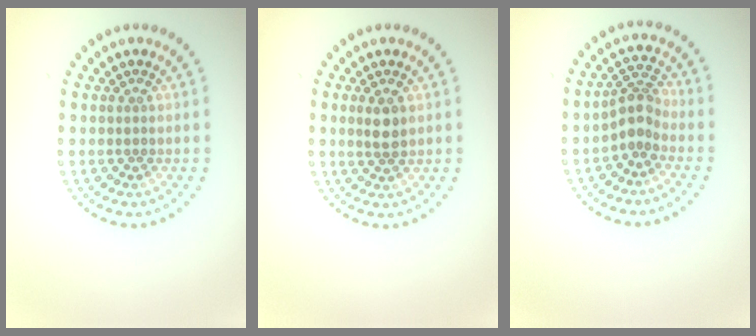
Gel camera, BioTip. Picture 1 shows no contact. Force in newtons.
{"total": 1.9, "press": 1.7, "slide": 0.7}
{"total": 2.6, "press": 2.0, "slide": 1.6}